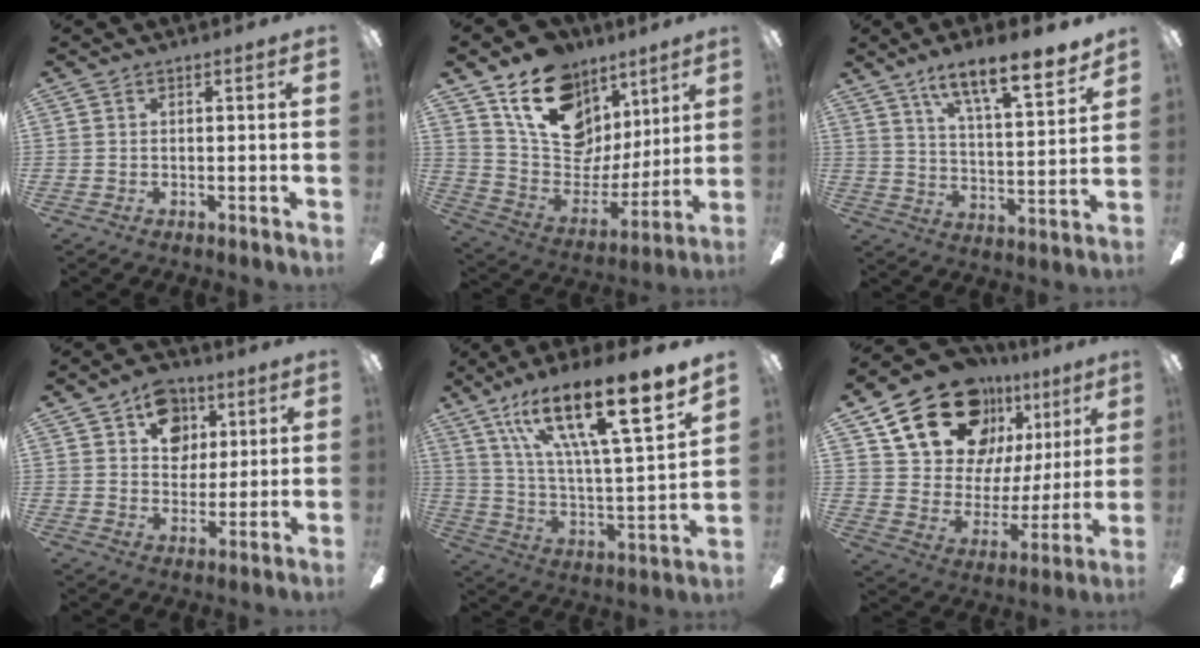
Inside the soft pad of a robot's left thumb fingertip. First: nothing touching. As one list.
[{"total": 19.2, "force": [10.9, 12.8, 9.2], "torque": [-0.157, -0.058, 0.202]}, {"total": 14.1, "force": [11.4, 3.0, 7.7], "torque": [-0.125, -0.073, 0.191]}, {"total": 10.6, "force": [4.9, 8.2, 4.7], "torque": [-0.050, -0.009, 0.086]}, {"total": 22.2, "force": [14.6, 4.7, 16.0], "torque": [-0.277, -0.090, 0.235]}, {"total": 23.4, "force": [14.7, 14.7, 10.8], "torque": [-0.188, -0.076, 0.279]}]